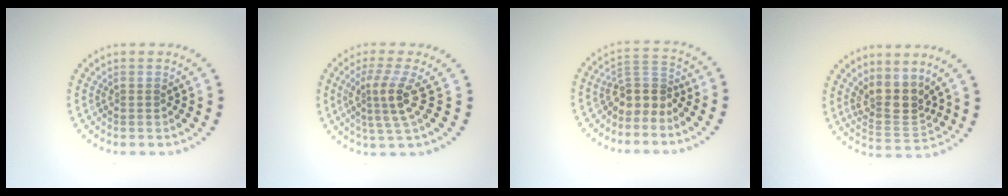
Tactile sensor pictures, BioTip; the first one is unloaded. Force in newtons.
{"total": 3.3, "press": 2.3, "slide": 2.4}
{"total": 3.2, "press": 2.3, "slide": 2.2}
{"total": 3.7, "press": 2.8, "slide": 2.3}